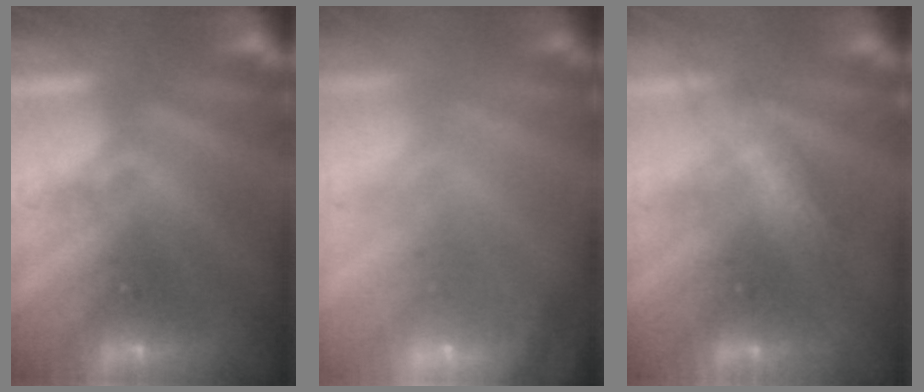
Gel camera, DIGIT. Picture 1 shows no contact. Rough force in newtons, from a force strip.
{"total": 6.1}
{"total": 2.5}